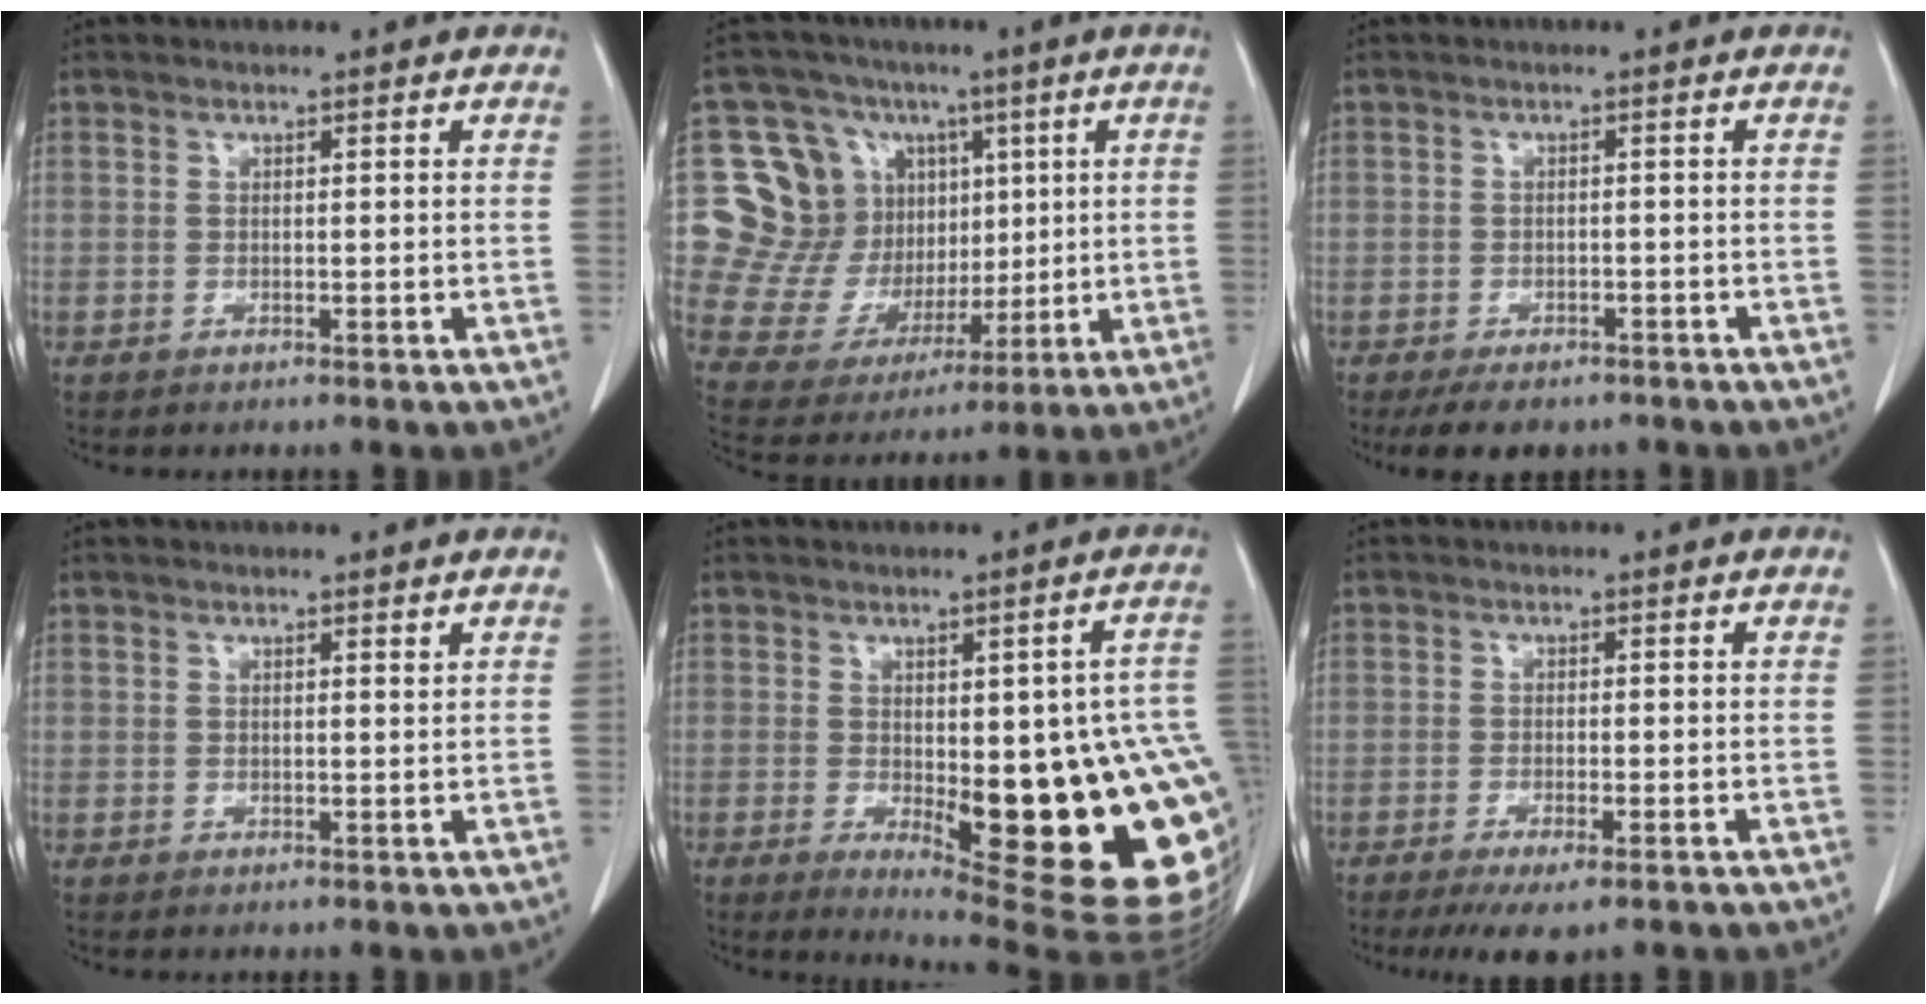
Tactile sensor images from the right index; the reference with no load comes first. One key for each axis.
{"total": 15.7, "fx": 4.5, "fy": 13.1, "fz": 7.5, "tx": -0.135, "ty": 0.056, "tz": 0.104}
{"total": 6.2, "fx": -4.6, "fy": 3.3, "fz": 2.4, "tx": -0.029, "ty": -0.002, "tz": -0.062}
{"total": 1.0, "fx": 0.8, "fy": 0.3, "fz": 0.3, "tx": -0.007, "ty": -0.005, "tz": 0.013}
{"total": 23.1, "fx": -4.0, "fy": 5.5, "fz": 22.0, "tx": -0.185, "ty": 0.000, "tz": -0.031}
{"total": 4.9, "fx": -3.1, "fy": 1.1, "fz": 3.6, "tx": -0.057, "ty": -0.012, "tz": -0.045}